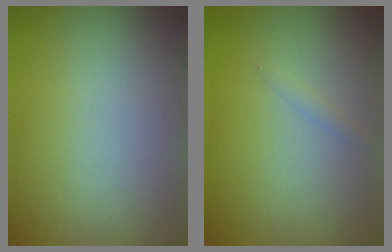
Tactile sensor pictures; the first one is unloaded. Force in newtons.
{"total": 0.6, "press": 0.6, "slide": 0.0}